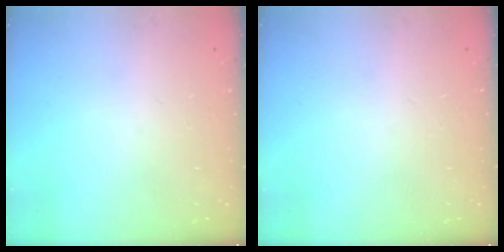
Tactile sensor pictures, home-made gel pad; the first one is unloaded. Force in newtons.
{"total": 0.0}